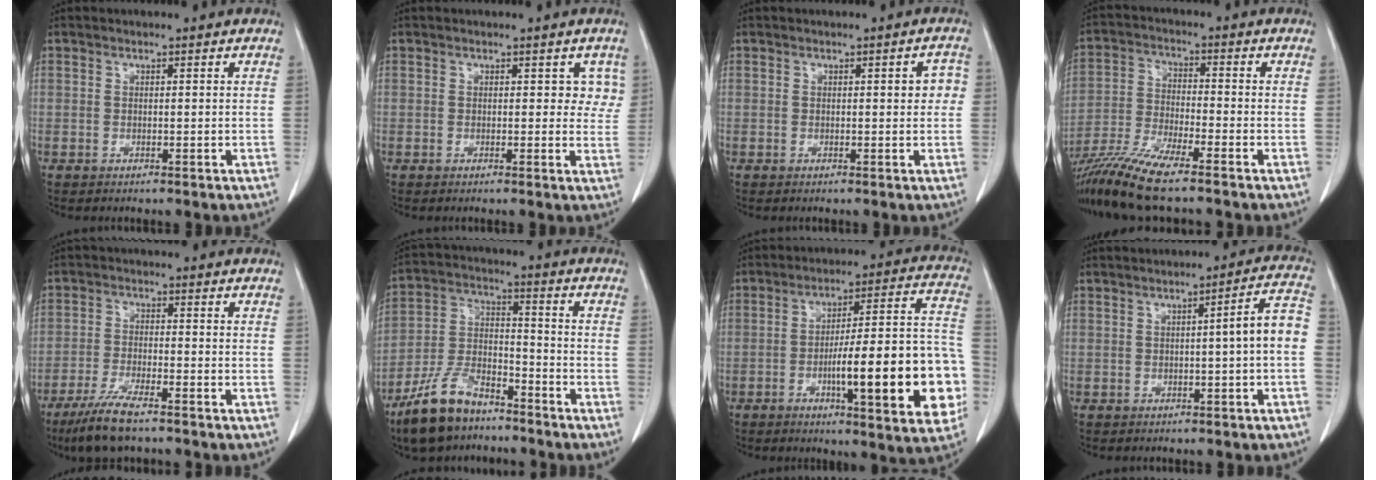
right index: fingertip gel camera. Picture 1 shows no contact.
{"total": 3.0, "force": [1.2, 2.1, 1.8], "torque": [-0.002, 0.005, 0.010]}
{"total": 2.5, "force": [0.3, 1.0, 2.3], "torque": [-0.017, 0.005, 0.000]}
{"total": 10.8, "force": [-8.7, -0.1, 6.4], "torque": [-0.121, -0.025, -0.159]}
{"total": 7.6, "force": [-5.6, 0.9, 5.0], "torque": [-0.096, -0.020, -0.098]}
{"total": 11.7, "force": [-8.7, 4.7, 6.2], "torque": [-0.134, 0.001, -0.166]}
{"total": 20.9, "force": [-5.7, 3.2, 19.9], "torque": [-0.216, 0.025, -0.073]}
{"total": 5.7, "force": [-0.7, -0.2, 5.7], "torque": [-0.071, 0.017, -0.011]}